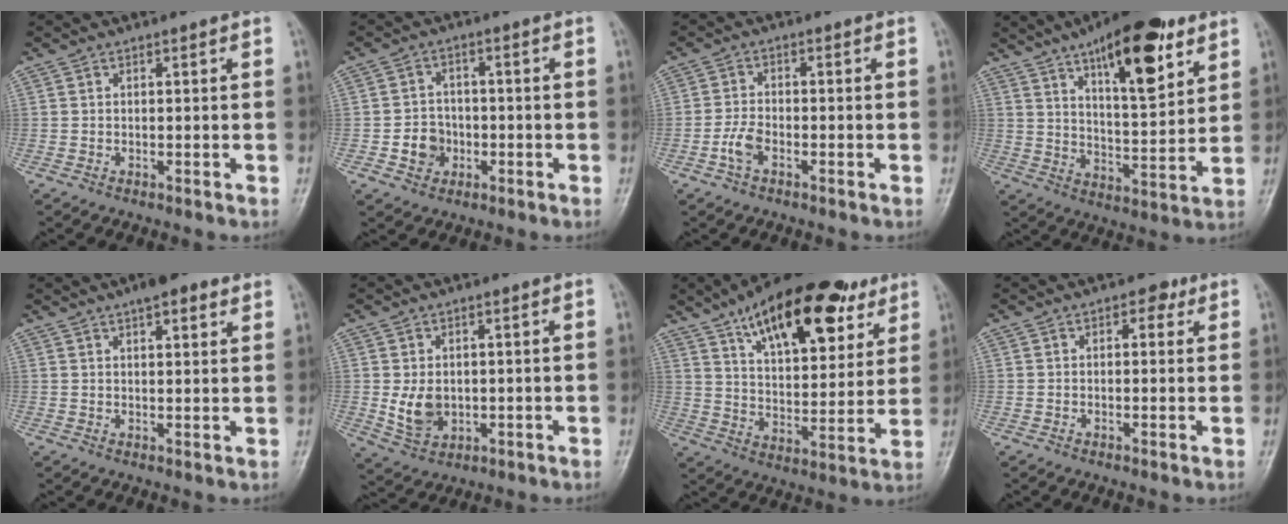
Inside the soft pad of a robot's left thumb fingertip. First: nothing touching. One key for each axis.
{"total": 5.2, "fx": -1.5, "fy": 4.6, "fz": 1.9, "tx": -0.007, "ty": 0.012, "tz": -0.027}
{"total": 3.4, "fx": -1.6, "fy": 1.7, "fz": 2.4, "tx": -0.053, "ty": 0.011, "tz": -0.036}
{"total": 18.5, "fx": 10.2, "fy": 6.3, "fz": 14.0, "tx": -0.180, "ty": -0.045, "tz": 0.160}
{"total": 7.5, "fx": 4.9, "fy": 2.5, "fz": 5.1, "tx": -0.058, "ty": -0.012, "tz": 0.066}
{"total": 5.6, "fx": 0.0, "fy": 4.2, "fz": 3.7, "tx": -0.054, "ty": -0.010, "tz": 0.012}
{"total": 23.3, "fx": 13.3, "fy": 10.2, "fz": 16.2, "tx": -0.216, "ty": -0.035, "tz": 0.214}
{"total": 2.6, "fx": 1.3, "fy": 1.7, "fz": 1.6, "tx": -0.006, "ty": 0.000, "tz": 0.012}